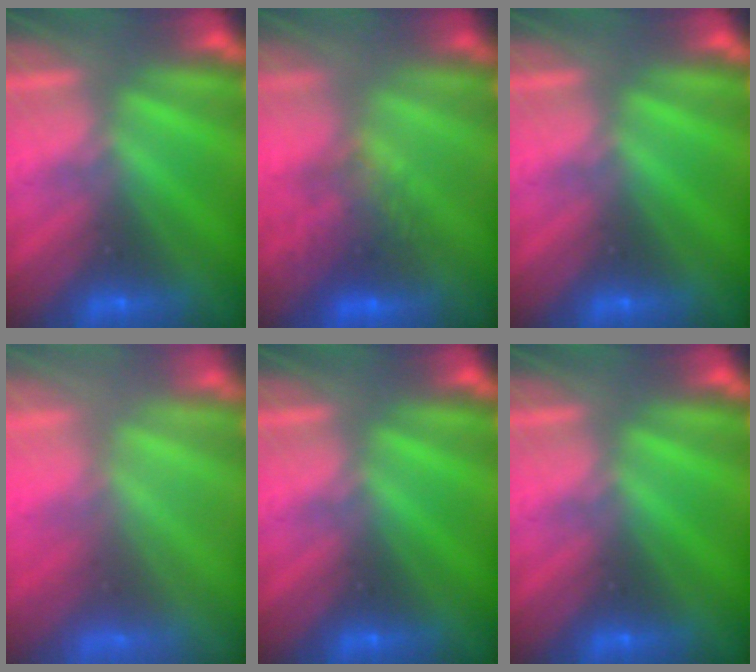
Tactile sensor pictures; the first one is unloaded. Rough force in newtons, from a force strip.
{"total": 7.5}
{"total": 0.0}
{"total": 9.6}
{"total": 0.0}
{"total": 0.0}